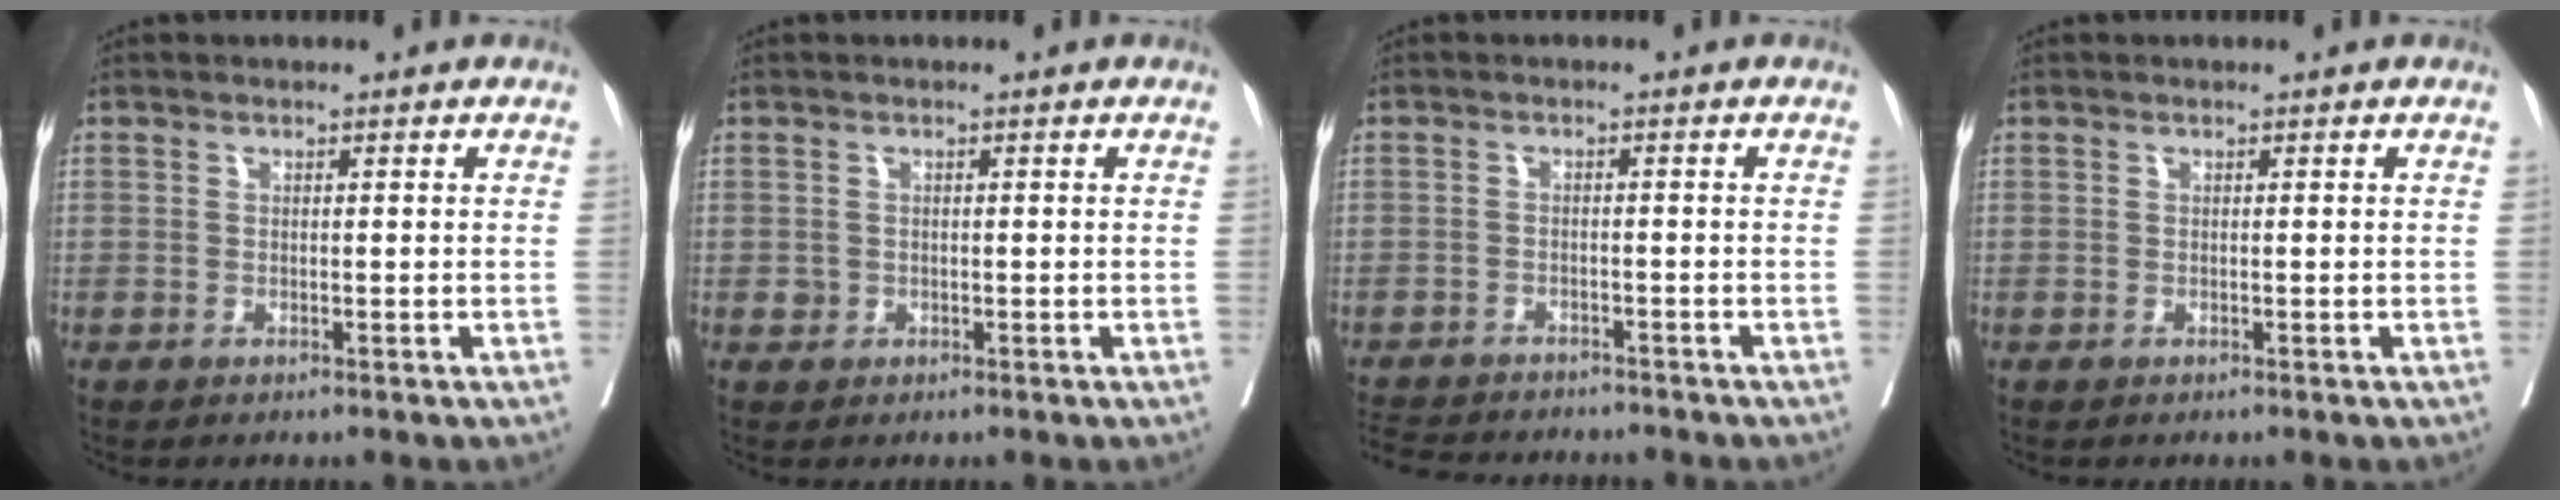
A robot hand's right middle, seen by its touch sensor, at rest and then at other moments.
{"total": 0.9, "force": [-0.2, 0.9, 0.2], "torque": [-0.001, 0.003, -0.001]}
{"total": 10.4, "force": [-9.6, 2.5, 3.2], "torque": [-0.070, -0.007, -0.132]}
{"total": 0.0}